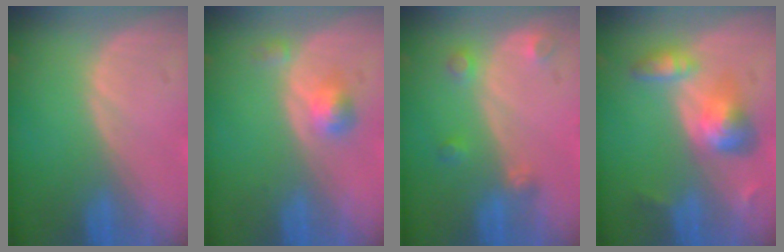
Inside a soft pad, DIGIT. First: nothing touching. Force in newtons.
{"total": 3.0, "press": 2.8, "slide": 1.2}
{"total": 2.9, "press": 2.8, "slide": 0.8}
{"total": 6.4, "press": 5.9, "slide": 2.5}